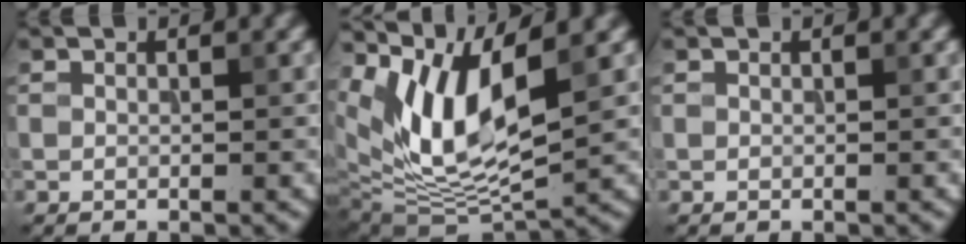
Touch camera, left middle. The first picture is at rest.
{"total": 9.5, "force": [4.3, 3.8, 7.6], "torque": [-0.153, -0.010, 0.086]}
{"total": 0.0}